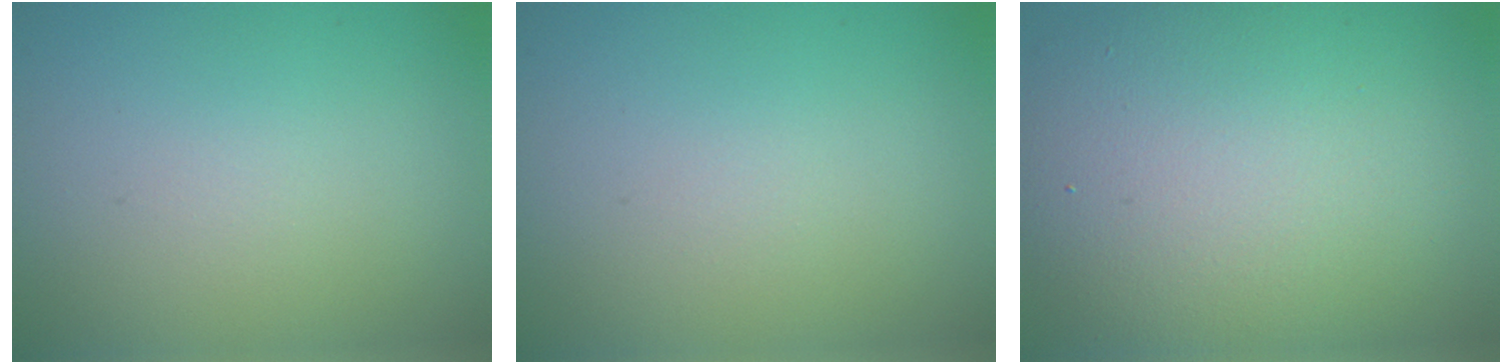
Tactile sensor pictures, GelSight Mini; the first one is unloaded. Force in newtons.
{"total": 0.0}
{"total": 10.8, "press": 10.8, "slide": 1.0}